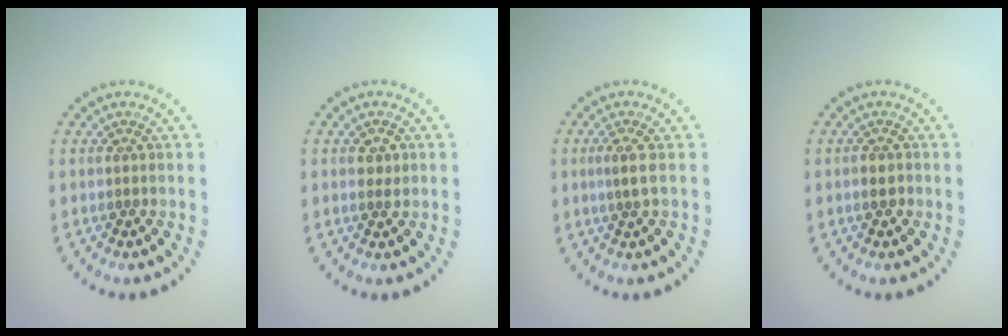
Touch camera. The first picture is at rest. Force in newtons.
{"total": 1.3, "press": 1.3, "slide": 0.4}
{"total": 1.7, "press": 1.2, "slide": 1.2}
{"total": 1.0, "press": 1.0, "slide": 0.3}